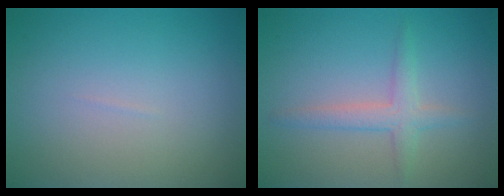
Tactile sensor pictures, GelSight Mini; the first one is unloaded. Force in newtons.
{"total": 2.2, "press": 2.2, "slide": 0.0}